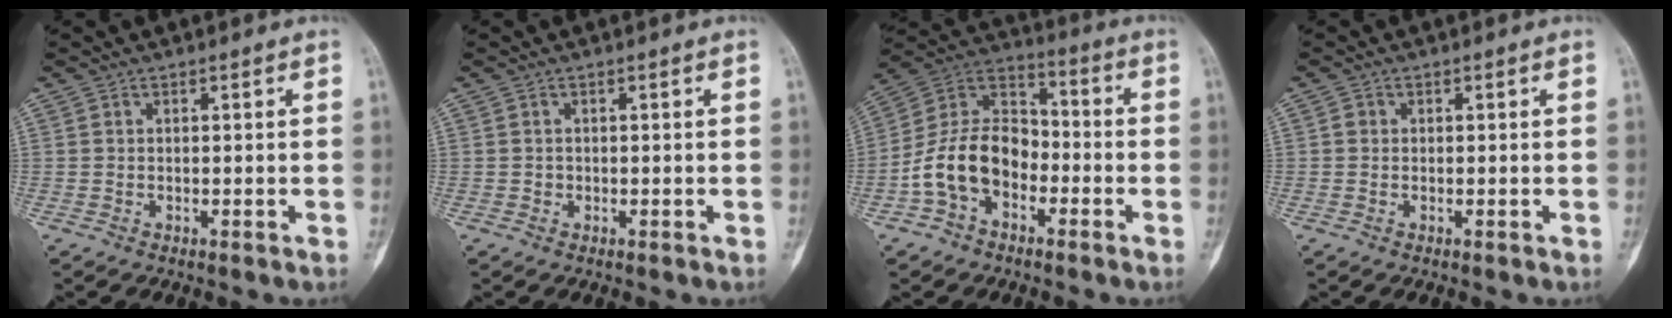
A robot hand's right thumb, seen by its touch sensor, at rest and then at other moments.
{"total": 0.6, "force": [-0.1, 0.6, 0.1], "torque": [0.000, 0.003, -0.002]}
{"total": 14.7, "force": [-4.8, 10.2, 9.4], "torque": [-0.159, 0.062, -0.099]}
{"total": 0.8, "force": [0.0, 0.8, 0.3], "torque": [-0.003, 0.002, -0.001]}